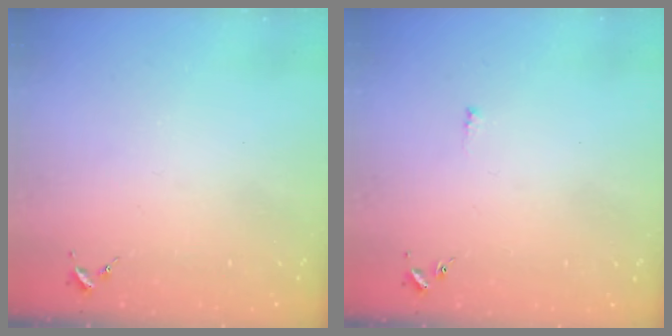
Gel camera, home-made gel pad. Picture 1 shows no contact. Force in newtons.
{"total": 3.2, "press": 3.2, "slide": 0.4}